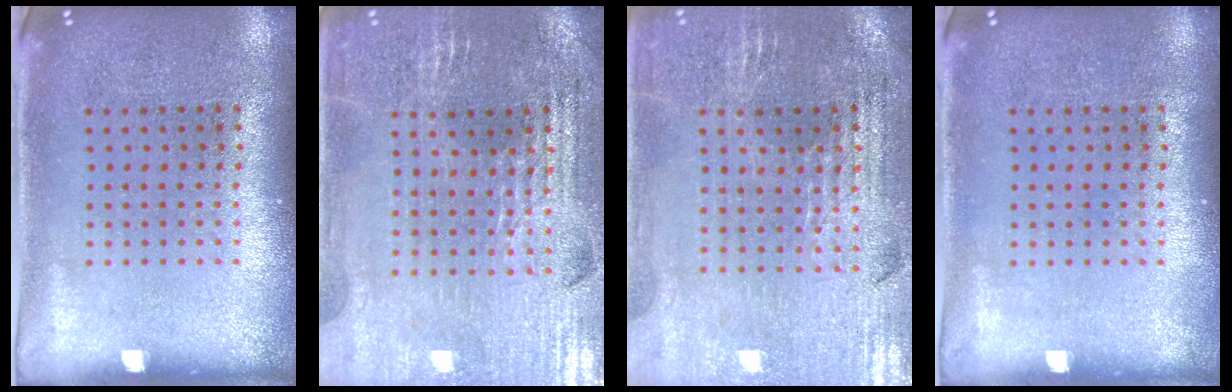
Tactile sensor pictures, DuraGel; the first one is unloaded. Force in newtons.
{"total": 2.9, "press": 2.9, "slide": 0.6}
{"total": 1.8, "press": 1.7, "slide": 0.4}
{"total": 0.0}